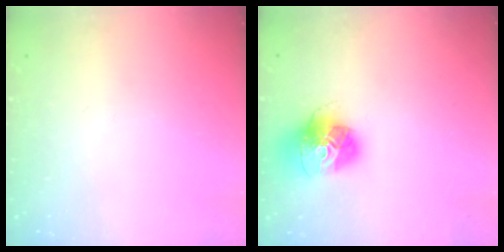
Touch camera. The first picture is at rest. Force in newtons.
{"total": 15.6, "press": 15.5, "slide": 1.4}